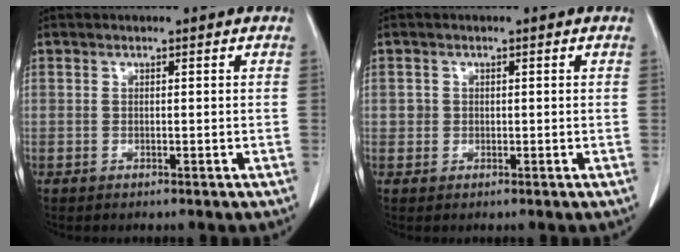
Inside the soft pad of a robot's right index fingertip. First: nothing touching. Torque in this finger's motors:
{"motor_torque": [-0.05, 0.03, 0.02, 0.00]}